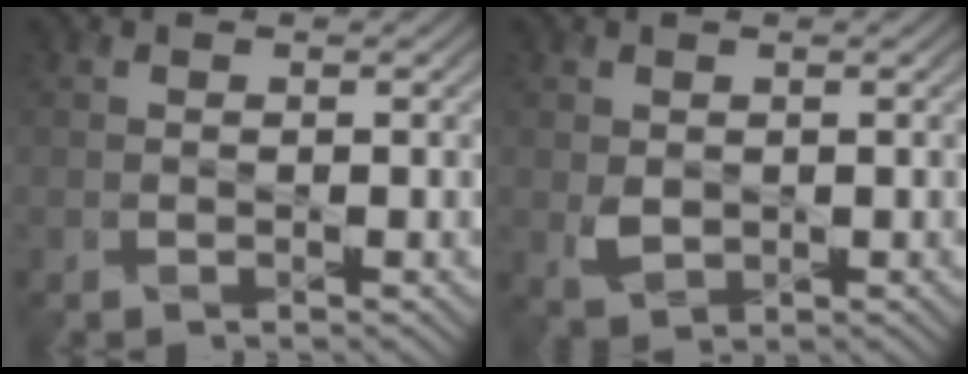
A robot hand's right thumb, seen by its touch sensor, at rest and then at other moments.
{"total": 2.0, "force": [0.3, 1.6, 1.2], "torque": [-0.029, -0.006, 0.013]}